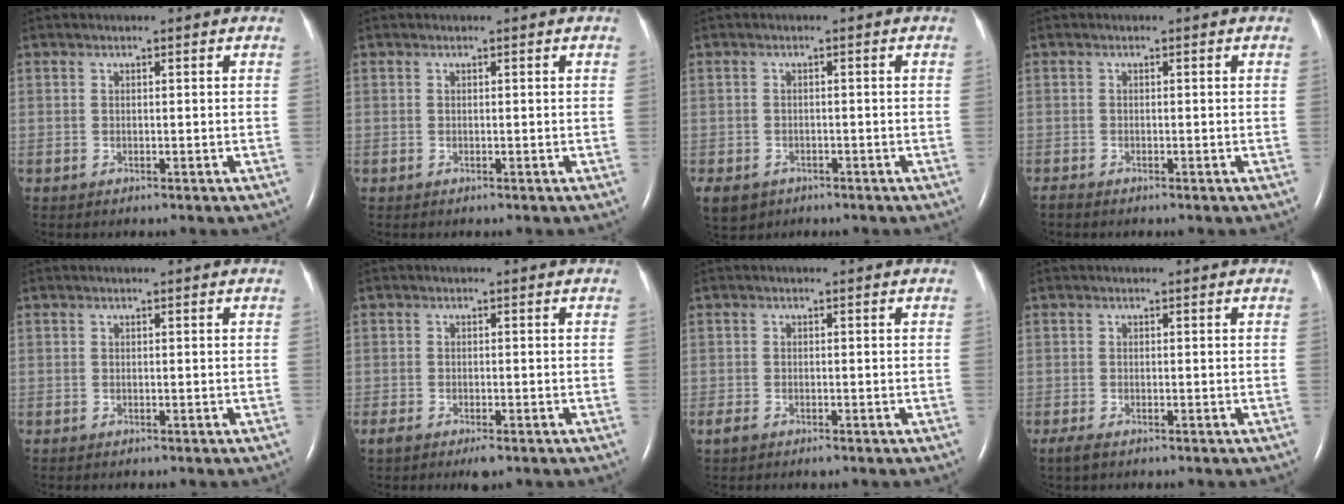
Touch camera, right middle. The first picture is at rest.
{"total": 0.0}
{"total": 6.0, "force": [-3.5, 4.6, 1.9], "torque": [-0.043, -0.001, -0.049]}
{"total": 0.6, "force": [-0.6, 0.0, 0.2], "torque": [-0.012, -0.003, -0.014]}
{"total": 0.0}
{"total": 3.9, "force": [-2.7, 1.2, 2.6], "torque": [-0.050, -0.011, -0.040]}
{"total": 2.1, "force": [-1.5, 0.8, 1.3], "torque": [-0.033, -0.005, -0.022]}
{"total": 1.7, "force": [-1.1, 0.5, 1.1], "torque": [-0.033, -0.007, -0.021]}